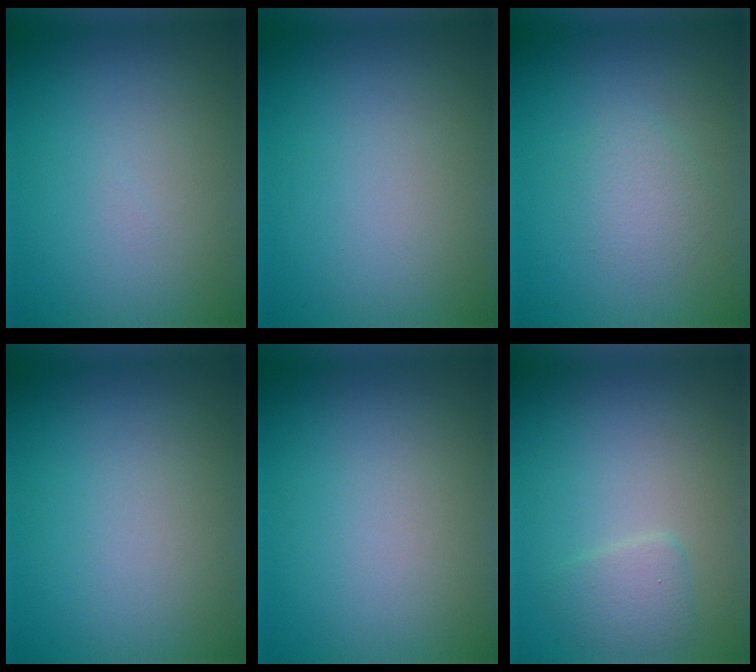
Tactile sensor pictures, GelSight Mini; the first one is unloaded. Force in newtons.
{"total": 0.0}
{"total": 1.7, "press": 1.7, "slide": 0.0}
{"total": 0.0}
{"total": 0.0}
{"total": 1.7, "press": 1.7, "slide": 0.0}